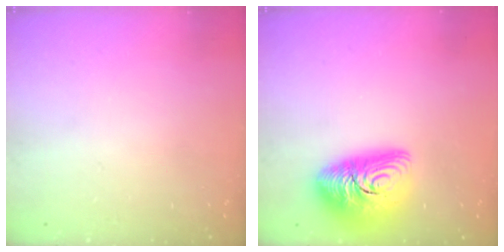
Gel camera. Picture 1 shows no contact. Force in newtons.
{"total": 14.1, "press": 14.1, "slide": 1.2}